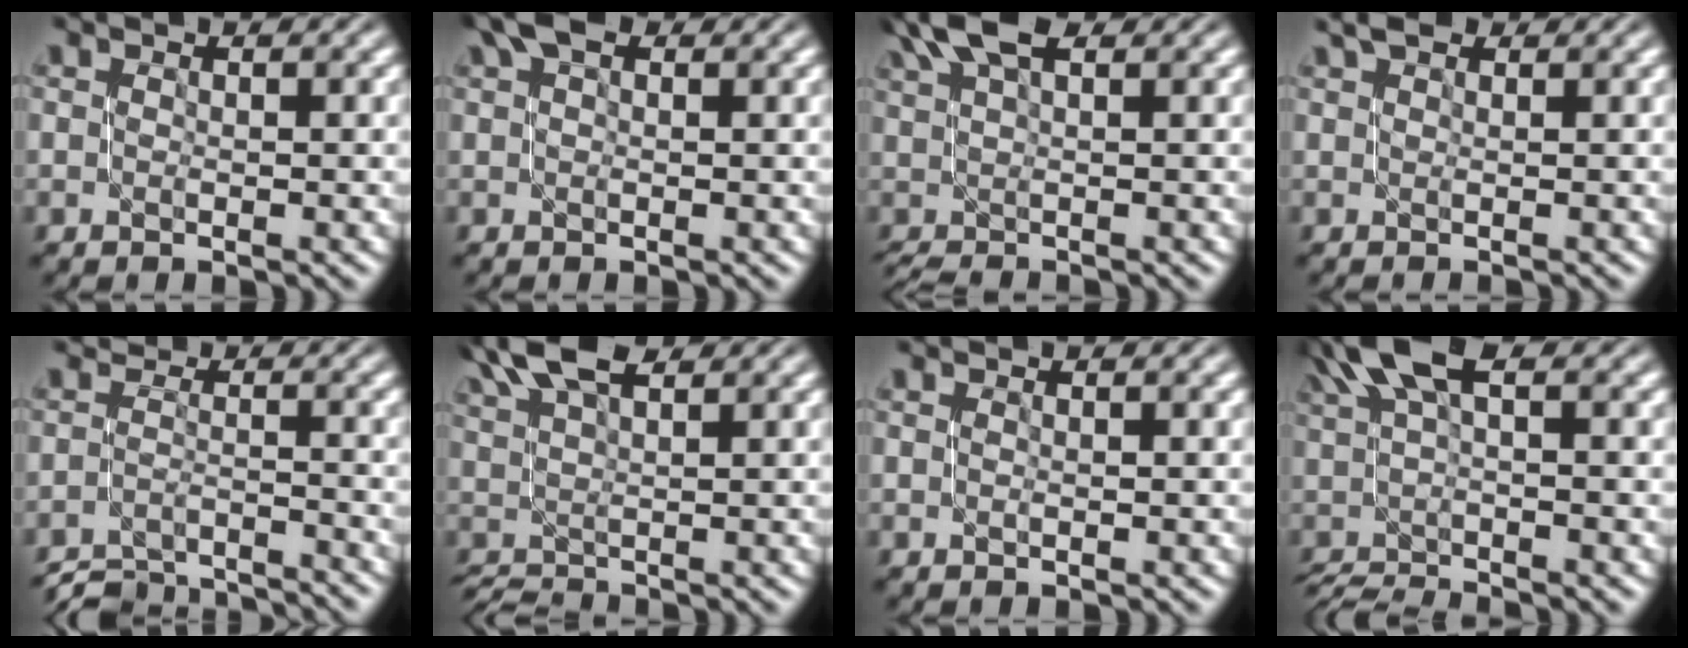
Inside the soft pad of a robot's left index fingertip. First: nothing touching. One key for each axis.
{"total": 2.8, "fx": 1.8, "fy": 1.1, "fz": 1.8, "tx": -0.033, "ty": 0.011, "tz": 0.029}
{"total": 4.7, "fx": 2.7, "fy": 1.4, "fz": 3.5, "tx": -0.053, "ty": 0.016, "tz": 0.043}
{"total": 2.1, "fx": 1.8, "fy": 0.5, "fz": 0.9, "tx": -0.012, "ty": 0.003, "tz": 0.024}
{"total": 6.9, "fx": -6.7, "fy": 1.1, "fz": 1.1, "tx": -0.006, "ty": -0.007, "tz": -0.097}
{"total": 5.5, "fx": 3.8, "fy": 1.6, "fz": 3.6, "tx": -0.058, "ty": 0.026, "tz": 0.064}
{"total": 0.0}
{"total": 5.9, "fx": 2.0, "fy": 1.8, "fz": 5.3, "tx": -0.084, "ty": 0.009, "tz": 0.029}